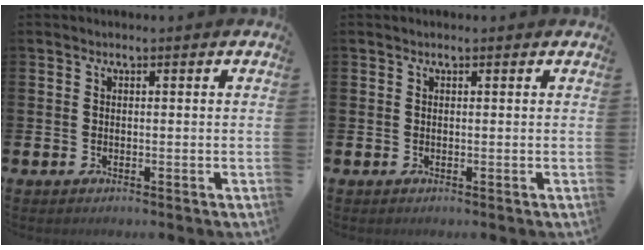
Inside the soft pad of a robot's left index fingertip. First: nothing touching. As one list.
[{"total": 0.0}]